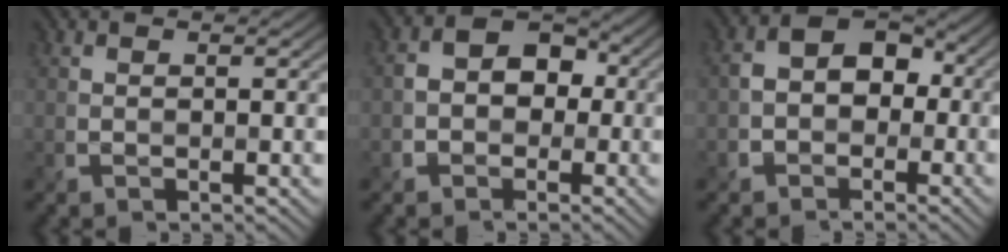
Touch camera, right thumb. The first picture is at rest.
{"total": 5.3, "force": [-0.6, 4.5, 2.8], "torque": [-0.033, 0.012, -0.029]}
{"total": 5.7, "force": [-1.1, 4.5, 3.4], "torque": [-0.054, 0.006, -0.034]}